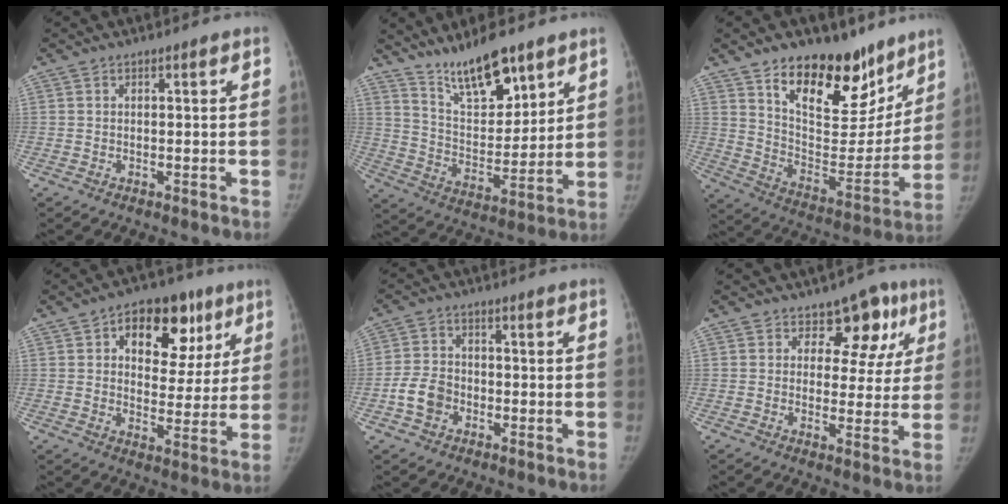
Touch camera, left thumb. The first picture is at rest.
{"total": 13.9, "force": [10.3, 4.8, 7.9], "torque": [-0.102, -0.070, 0.192]}
{"total": 23.0, "force": [15.0, 11.8, 12.9], "torque": [-0.136, -0.086, 0.241]}
{"total": 15.4, "force": [6.8, 9.6, 9.8], "torque": [-0.078, -0.006, 0.099]}
{"total": 6.0, "force": [-2.1, 4.7, 3.1], "torque": [-0.048, 0.019, -0.042]}
{"total": 8.9, "force": [4.5, 6.4, 4.2], "torque": [0.008, -0.011, 0.053]}